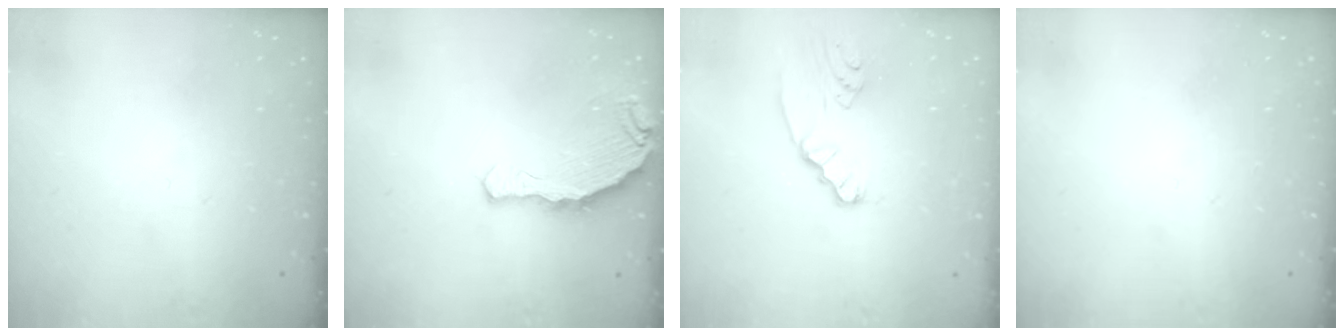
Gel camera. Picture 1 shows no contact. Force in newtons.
{"total": 8.2, "press": 6.5, "slide": 5.1}
{"total": 2.4, "press": 2.4, "slide": 0.3}
{"total": 0.0}